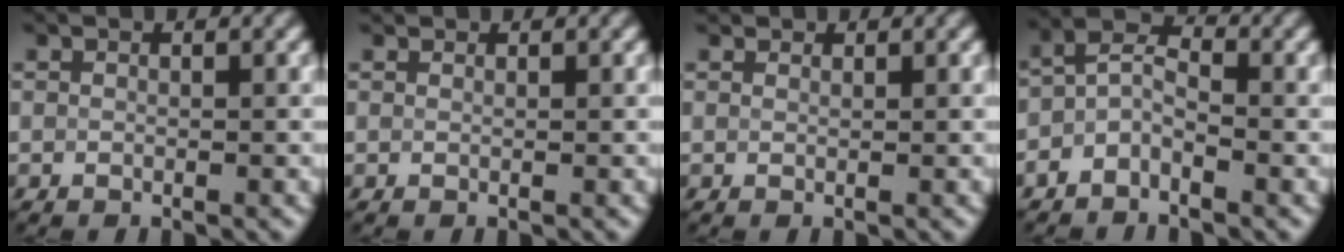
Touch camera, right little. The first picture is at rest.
{"total": 0.5, "force": [0.5, 0.1, 0.1], "torque": [-0.003, 0.000, 0.010]}
{"total": 0.8, "force": [0.8, 0.3, 0.1], "torque": [-0.005, -0.002, 0.012]}
{"total": 2.6, "force": [-1.4, 1.2, 1.8], "torque": [-0.037, 0.014, -0.034]}